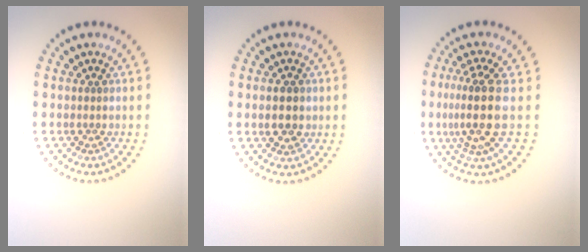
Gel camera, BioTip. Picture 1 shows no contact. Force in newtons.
{"total": 2.4, "press": 2.4, "slide": 0.0}
{"total": 4.3, "press": 3.3, "slide": 2.7}